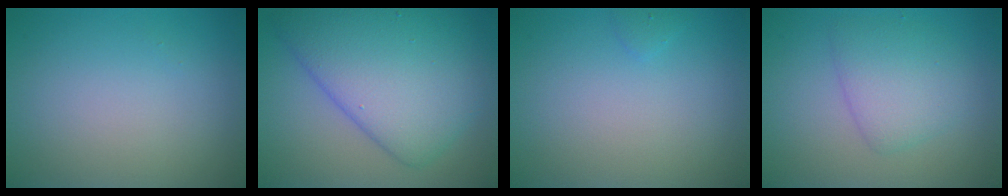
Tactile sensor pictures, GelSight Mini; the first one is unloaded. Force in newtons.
{"total": 9.2, "press": 9.2, "slide": 0.3}
{"total": 0.5, "press": 0.5, "slide": 0.1}
{"total": 3.4, "press": 3.4, "slide": 0.1}